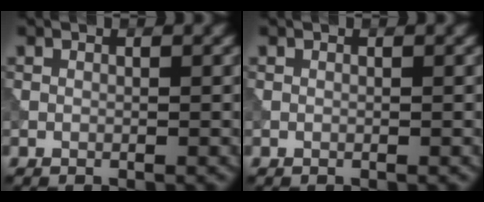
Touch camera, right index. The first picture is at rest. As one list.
[{"total": 0.0}]